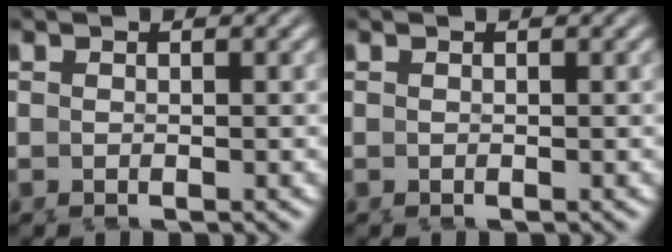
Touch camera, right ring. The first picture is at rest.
{"total": 0.0}